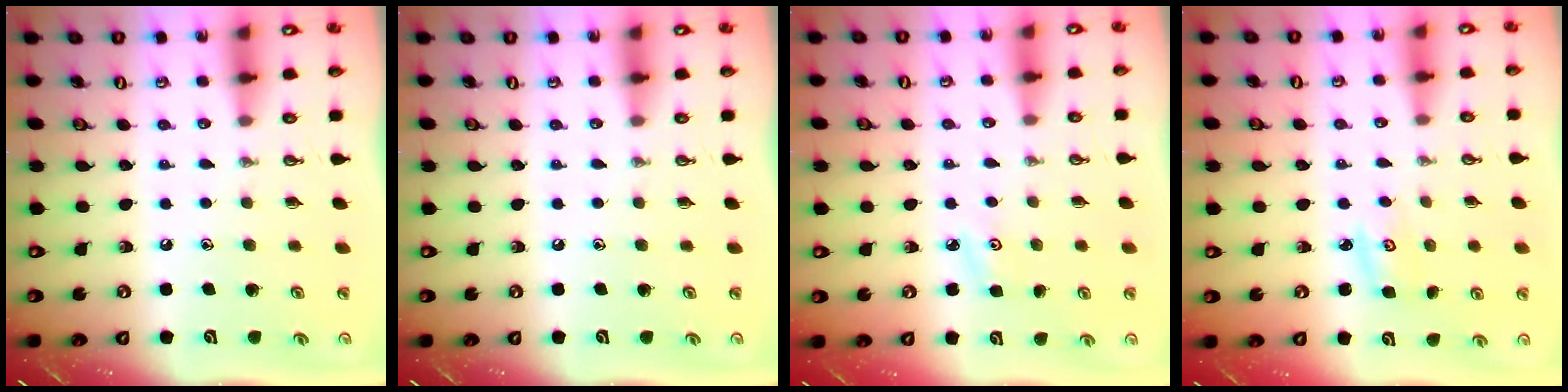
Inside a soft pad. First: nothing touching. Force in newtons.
{"total": 0.0}
{"total": 3.0, "press": 3.0, "slide": 0.4}
{"total": 2.8, "press": 2.8, "slide": 0.3}